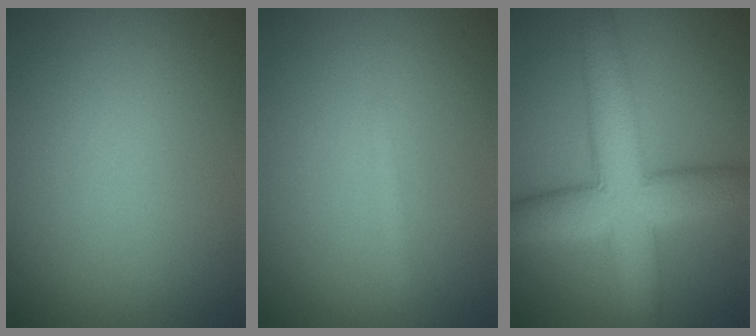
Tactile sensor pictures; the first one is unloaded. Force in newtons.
{"total": 0.7, "press": 0.7, "slide": 0.1}
{"total": 8.9, "press": 8.9, "slide": 0.6}